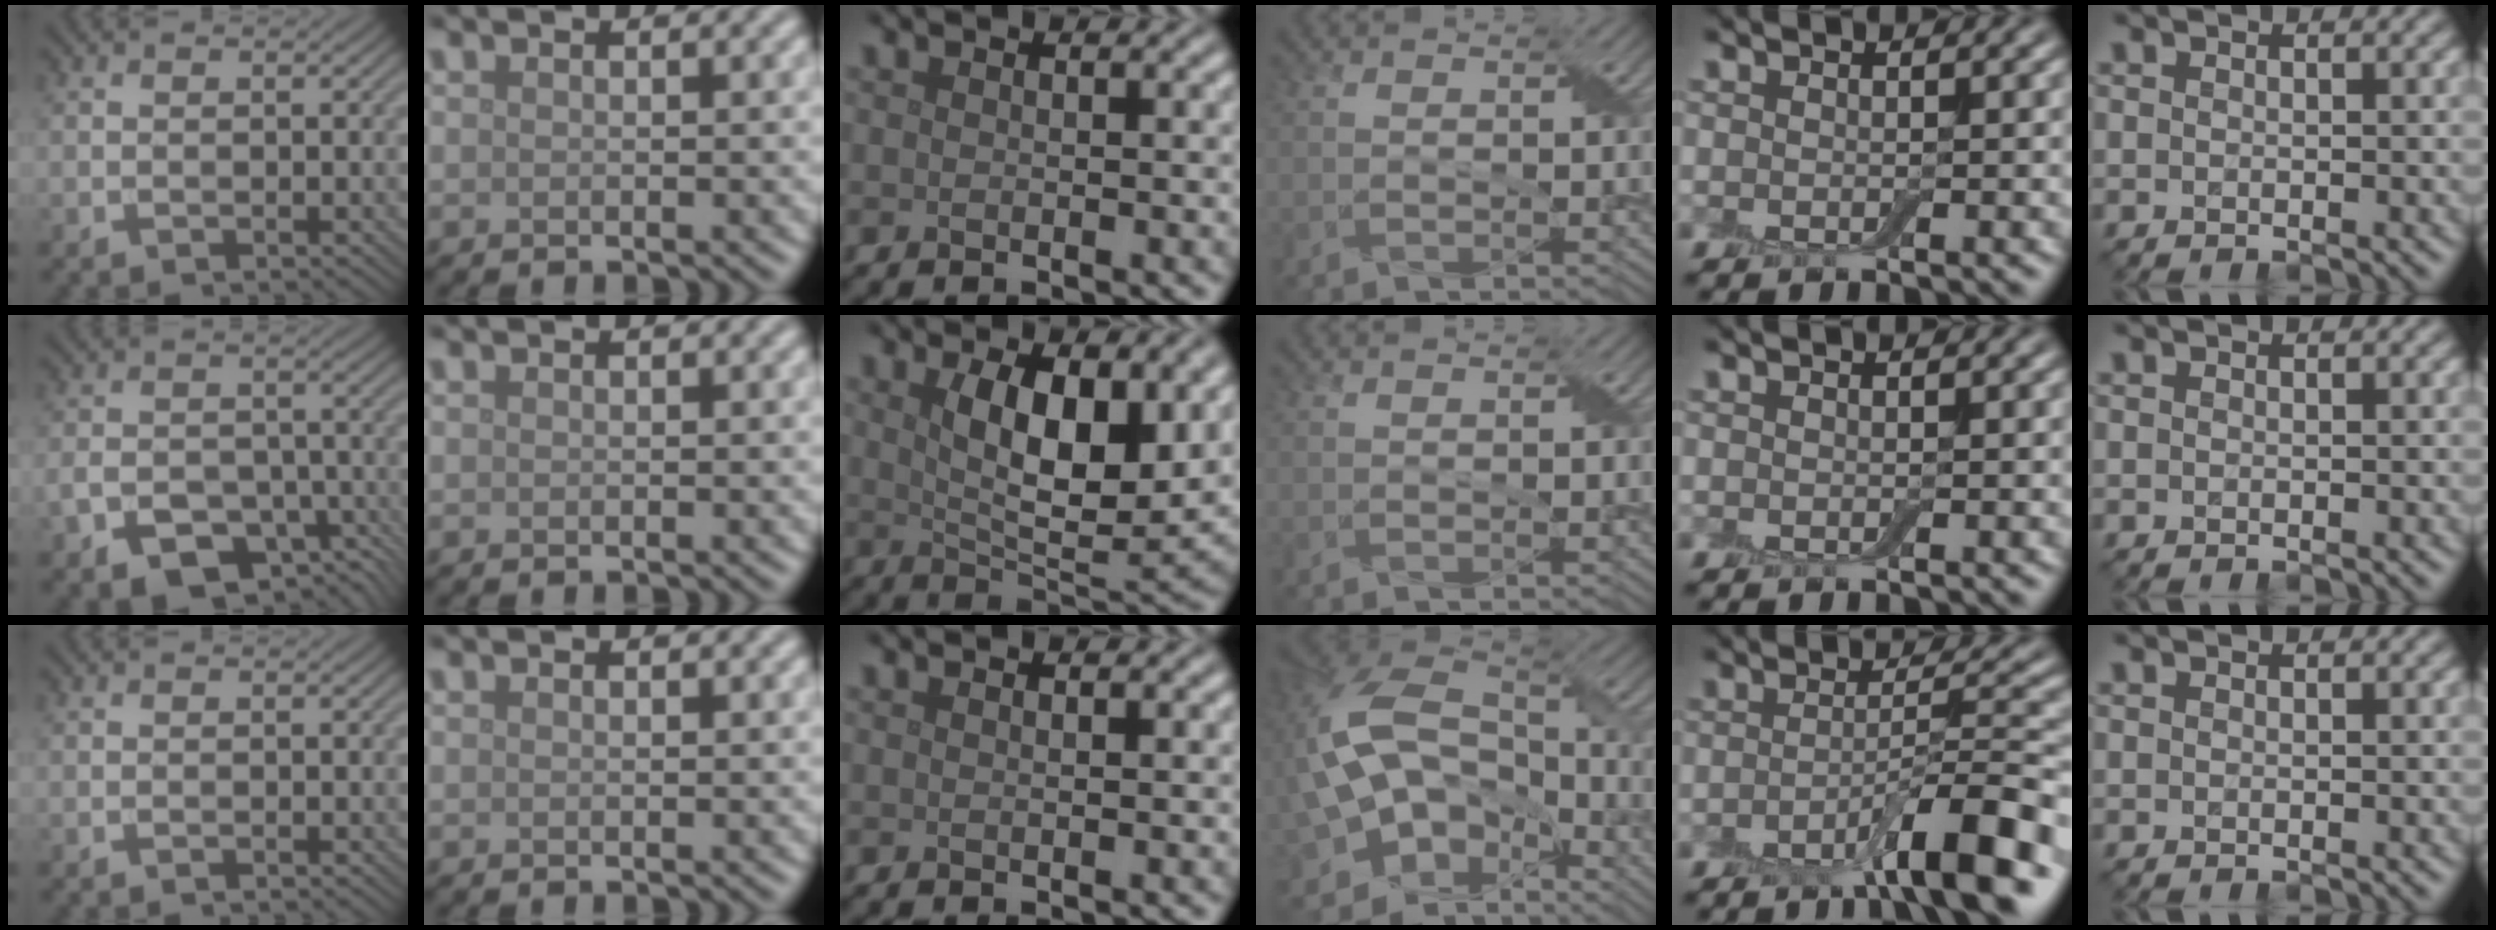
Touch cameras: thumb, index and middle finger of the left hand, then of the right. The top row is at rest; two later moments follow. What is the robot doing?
{"motion": "peel", "object": "aluminum foil"}